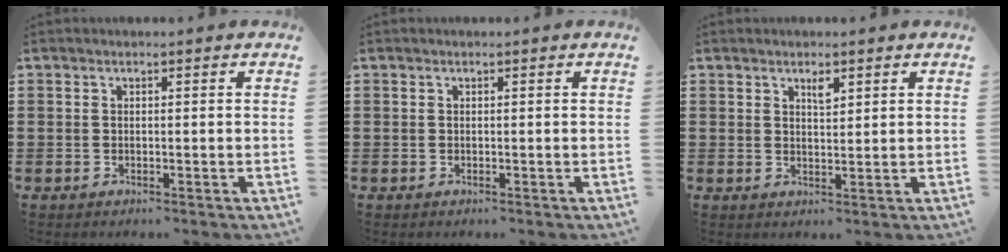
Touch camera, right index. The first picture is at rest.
{"total": 0.0}
{"total": 2.0, "force": [1.4, 0.7, 1.3], "torque": [-0.021, 0.000, 0.022]}